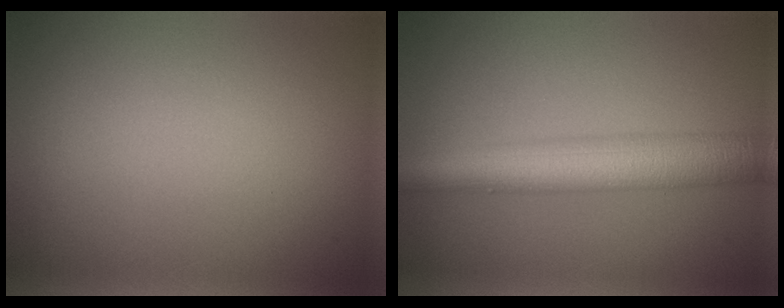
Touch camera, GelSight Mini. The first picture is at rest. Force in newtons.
{"total": 7.7, "press": 7.7, "slide": 0.0}